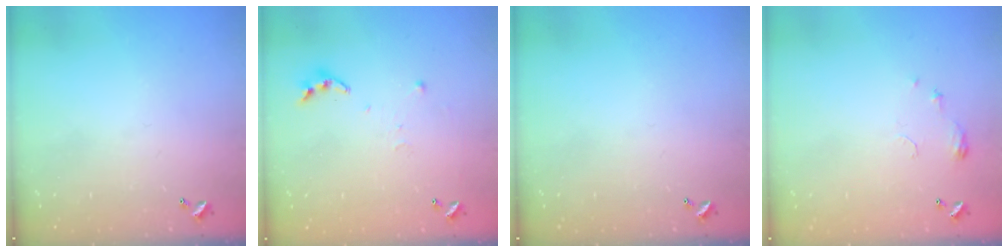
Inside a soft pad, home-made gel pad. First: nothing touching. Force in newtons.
{"total": 3.8, "press": 3.8, "slide": 0.4}
{"total": 0.0}
{"total": 4.5, "press": 4.5, "slide": 0.6}